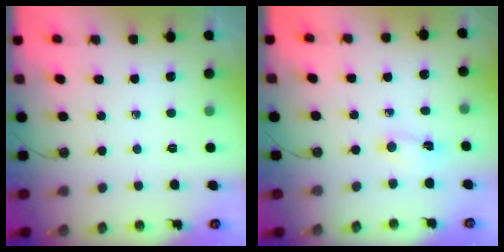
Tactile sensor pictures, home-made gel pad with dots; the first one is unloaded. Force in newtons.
{"total": 1.1, "press": 1.0, "slide": 0.6}